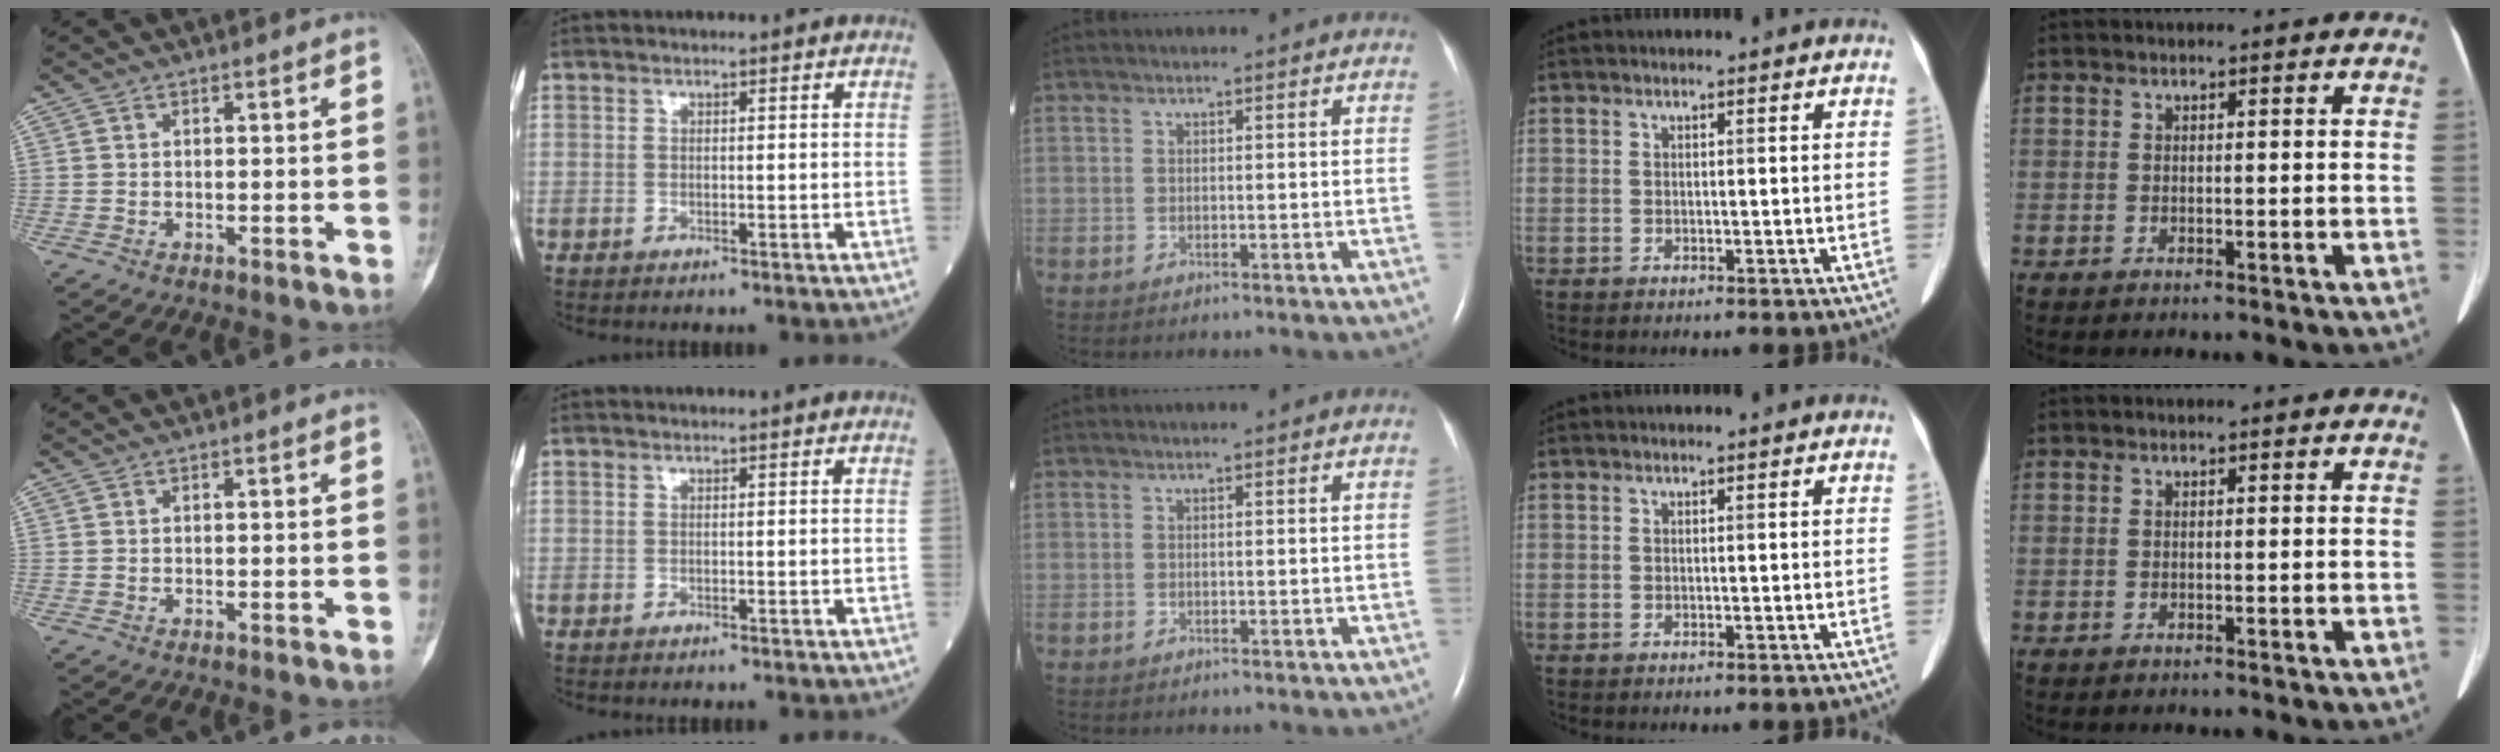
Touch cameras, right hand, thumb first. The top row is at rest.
{}